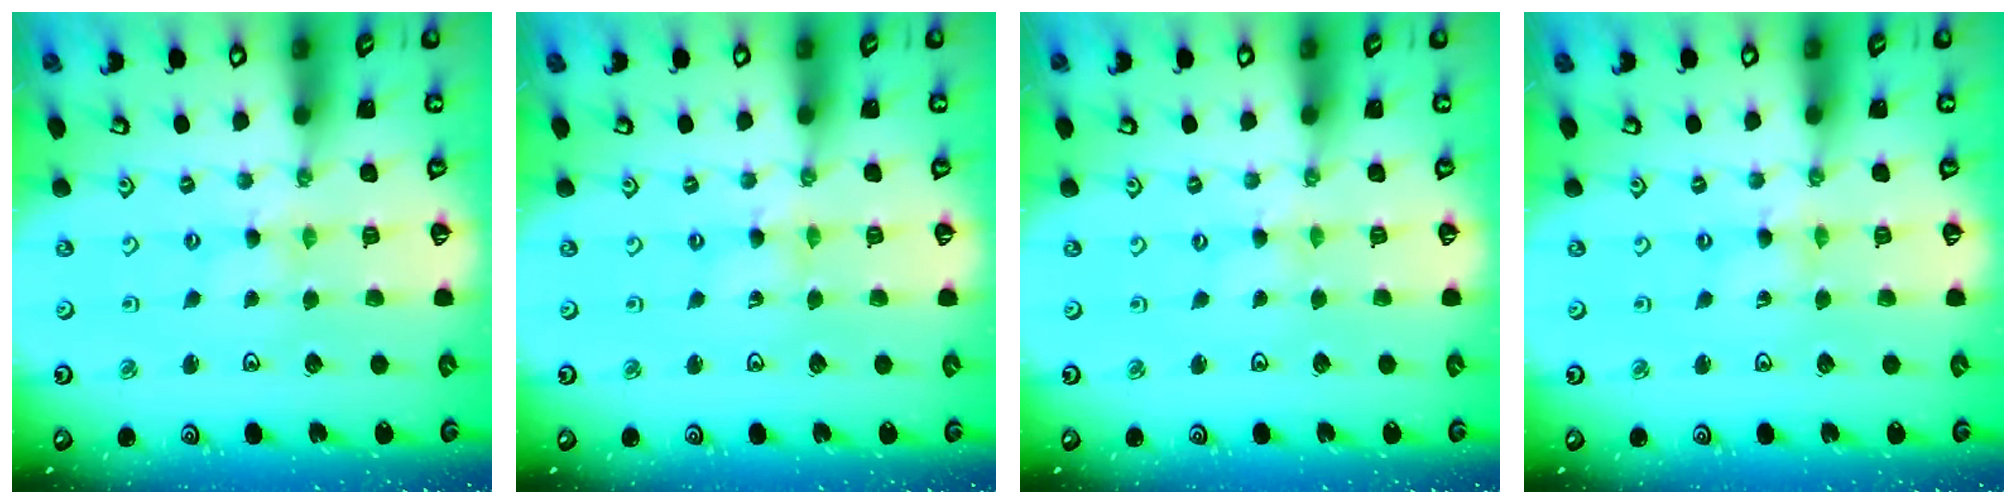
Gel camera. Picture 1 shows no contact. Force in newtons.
{"total": 0.7, "press": 0.7, "slide": 0.2}
{"total": 0.0}
{"total": 0.7, "press": 0.7, "slide": 0.2}